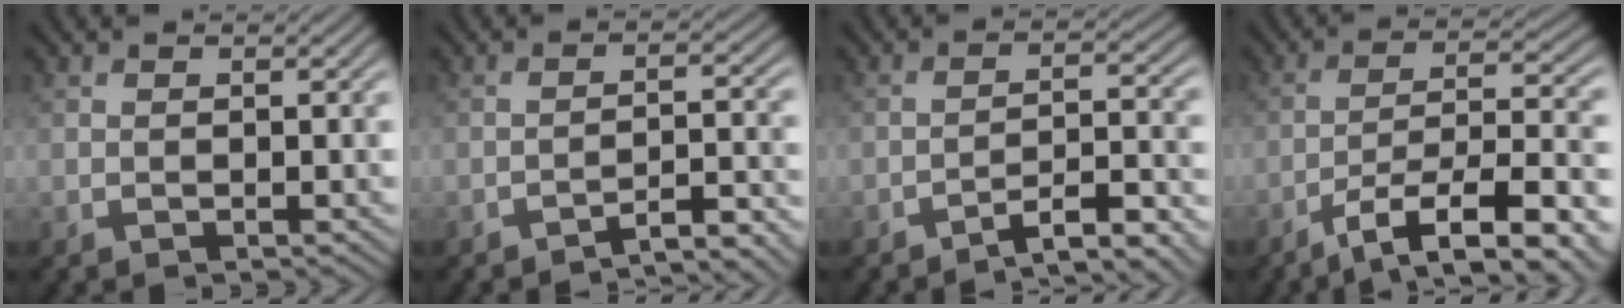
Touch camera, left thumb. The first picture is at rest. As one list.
[{"total": 4.7, "force": [-3.9, 0.6, 2.5], "torque": [-0.028, 0.018, -0.067]}, {"total": 6.7, "force": [-5.3, 1.1, 4.0], "torque": [-0.051, 0.018, -0.088]}, {"total": 11.6, "force": [-7.2, 3.2, 8.4], "torque": [-0.149, -0.005, -0.110]}]